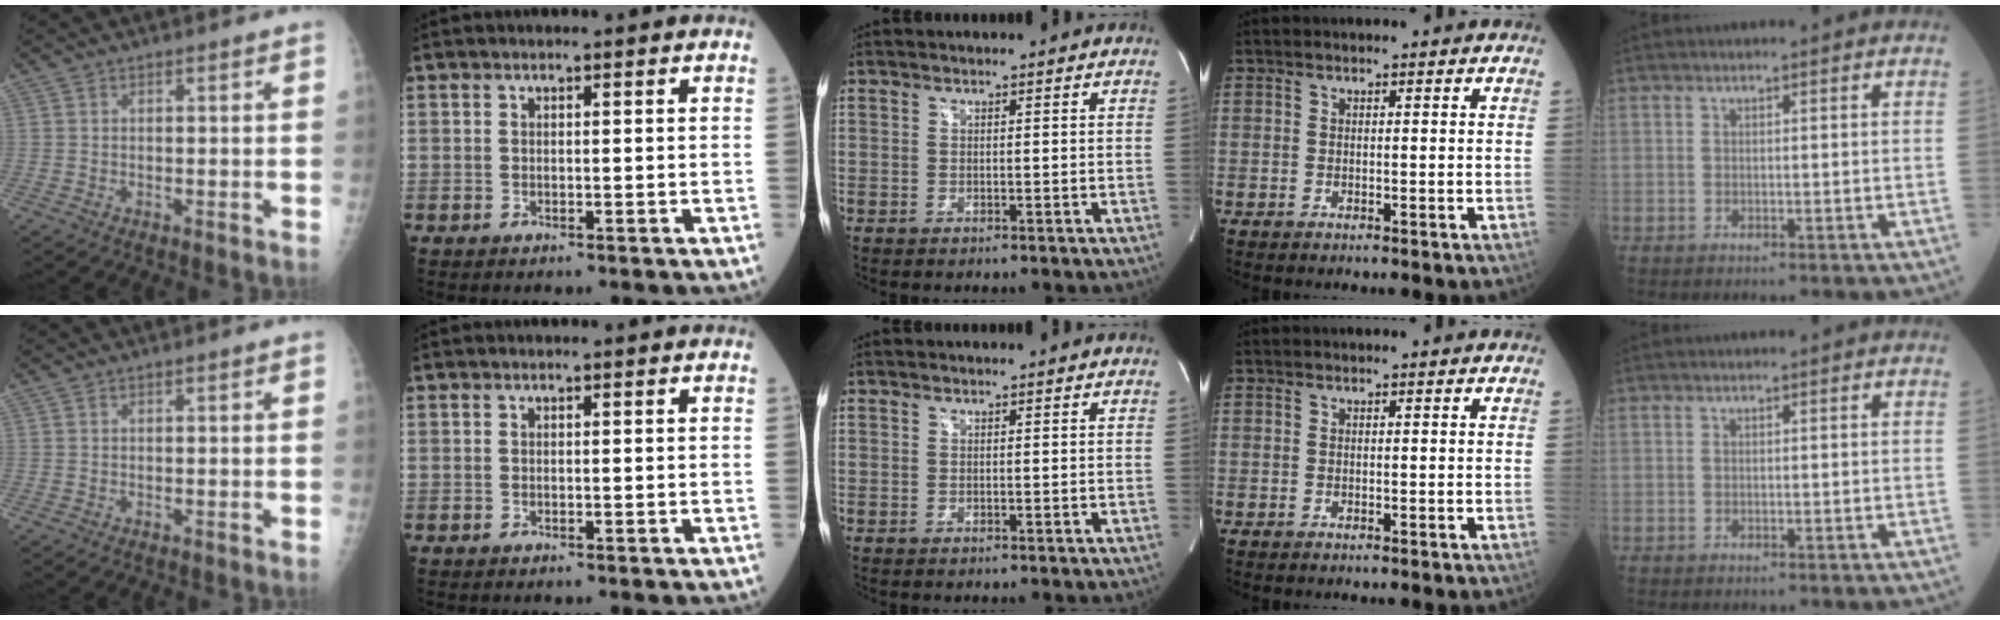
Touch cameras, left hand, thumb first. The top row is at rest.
{}